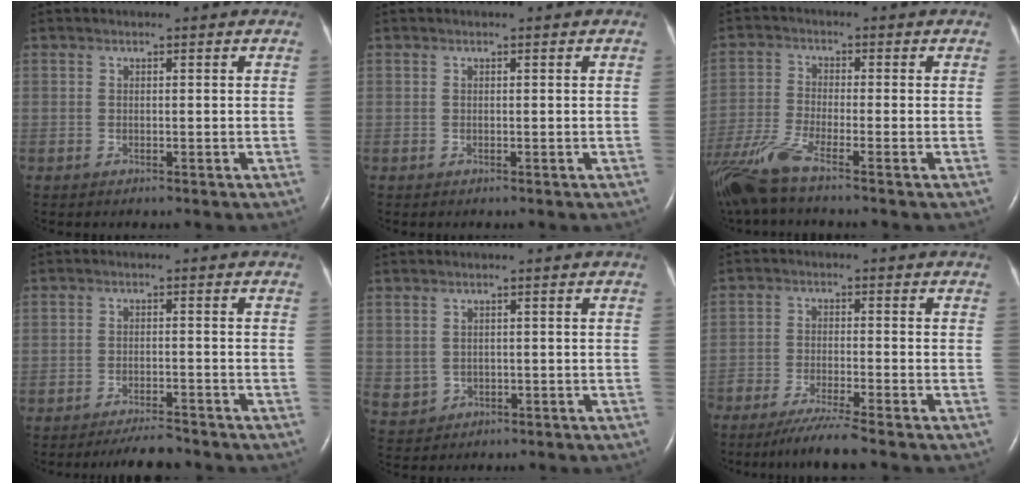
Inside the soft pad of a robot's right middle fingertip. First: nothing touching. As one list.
[{"total": 0.0}, {"total": 8.3, "force": [-6.5, -0.2, 5.3], "torque": [-0.120, -0.029, -0.128]}, {"total": 4.3, "force": [-4.1, 0.1, 1.3], "torque": [-0.024, -0.014, -0.069]}, {"total": 3.2, "force": [-0.1, 3.0, 1.1], "torque": [-0.021, 0.003, 0.014]}, {"total": 6.1, "force": [-5.1, -0.8, 3.3], "torque": [-0.055, -0.020, -0.092]}]